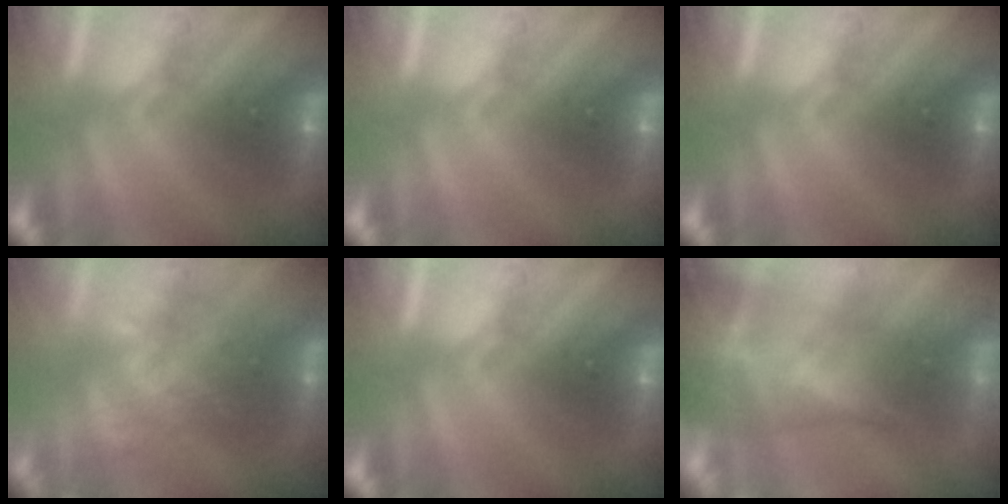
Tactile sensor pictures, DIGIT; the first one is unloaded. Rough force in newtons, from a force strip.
{"total": 0.0}
{"total": 0.0}
{"total": 7.3}
{"total": 0.0}
{"total": 9.6}